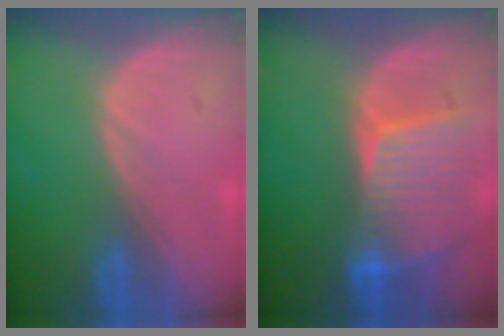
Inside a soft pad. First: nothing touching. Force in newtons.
{"total": 8.3, "press": 7.7, "slide": 3.2}